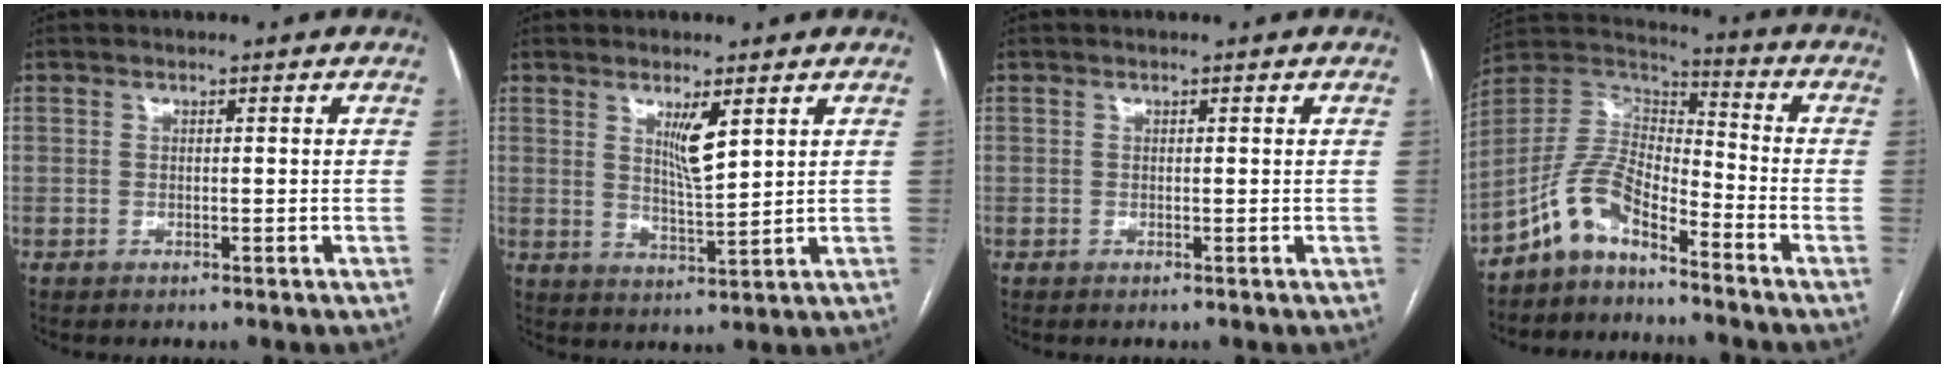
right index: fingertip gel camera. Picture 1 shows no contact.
{"total": 5.1, "force": [2.4, 0.6, 4.4], "torque": [-0.081, -0.013, 0.048]}
{"total": 0.0}
{"total": 9.1, "force": [-6.7, 3.2, 5.2], "torque": [-0.116, 0.027, -0.135]}